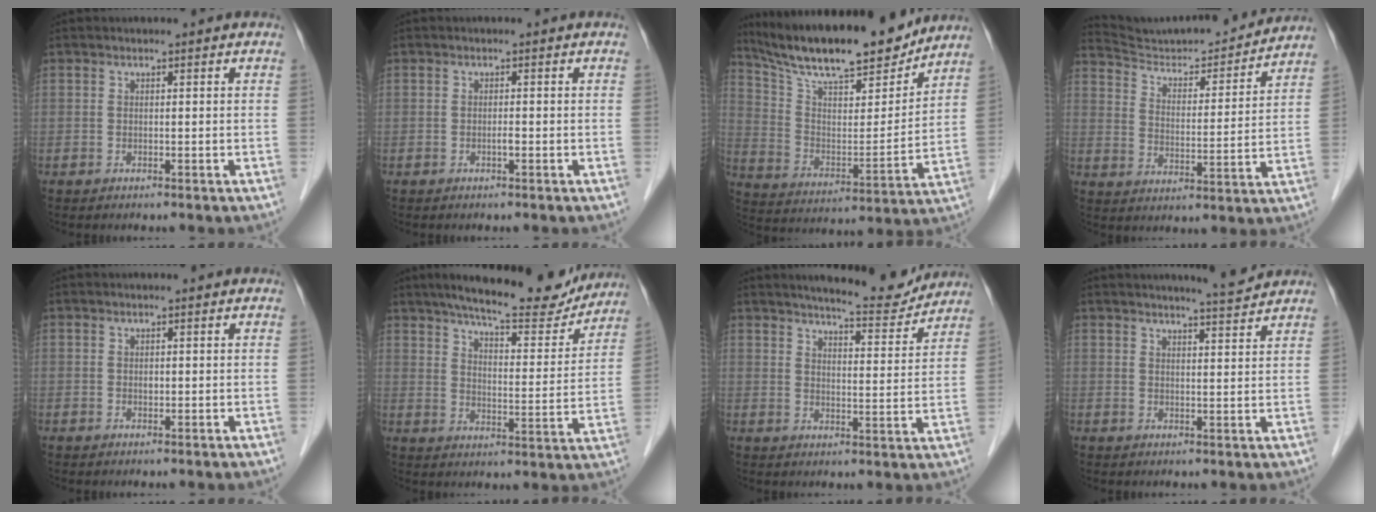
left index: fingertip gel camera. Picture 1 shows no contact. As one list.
[{"total": 0.6, "force": [-0.3, 0.1, 0.5], "torque": [-0.011, 0.001, -0.005]}, {"total": 21.1, "force": [18.2, 4.0, 9.9], "torque": [-0.173, -0.002, 0.298]}, {"total": 17.2, "force": [16.6, 1.6, 4.2], "torque": [-0.068, -0.011, 0.248]}, {"total": 0.6, "force": [0.1, 0.4, 0.4], "torque": [-0.007, 0.001, 0.001]}, {"total": 17.5, "force": [15.3, 3.5, 7.7], "torque": [-0.109, -0.009, 0.208]}, {"total": 9.8, "force": [9.3, 1.2, 3.0], "torque": [-0.043, -0.010, 0.122]}, {"total": 4.5, "force": [4.3, -0.4, 1.0], "torque": [-0.025, -0.008, 0.059]}]